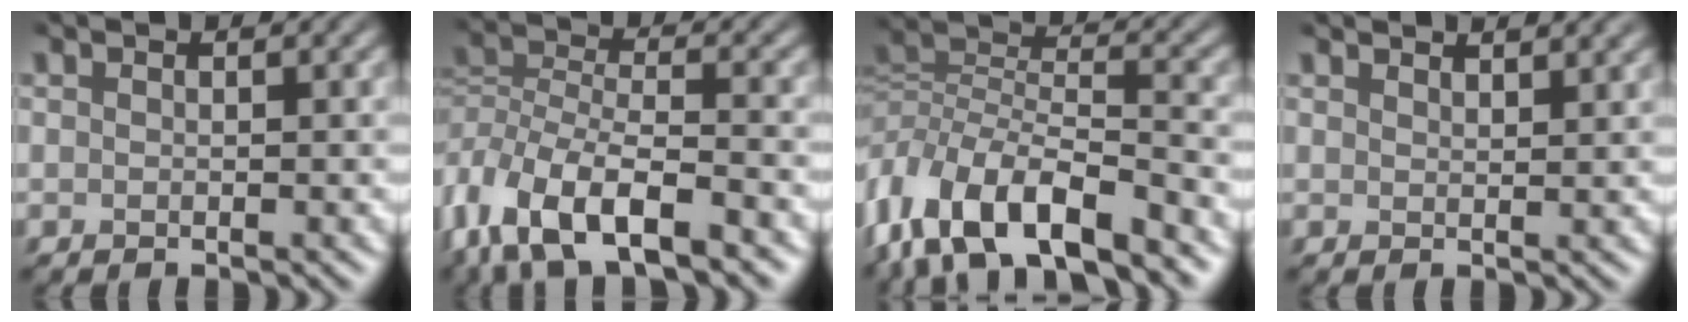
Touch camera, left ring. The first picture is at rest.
{"total": 10.0, "force": [-6.1, 4.3, 6.7], "torque": [-0.135, -0.012, -0.117]}
{"total": 11.2, "force": [-6.4, 4.8, 7.8], "torque": [-0.149, -0.001, -0.126]}
{"total": 2.6, "force": [2.4, 0.4, 0.8], "torque": [-0.007, 0.005, 0.033]}